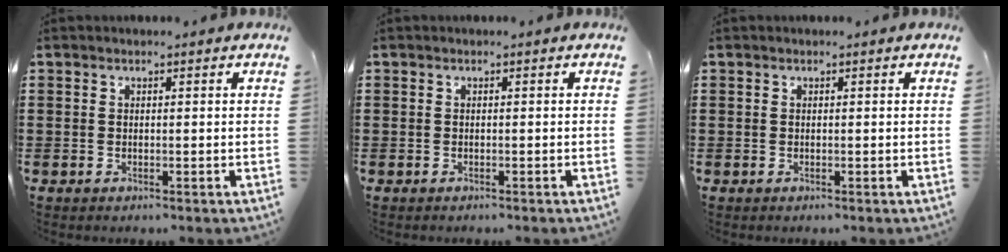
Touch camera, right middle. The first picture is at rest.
{"total": 0.0}
{"total": 0.0}